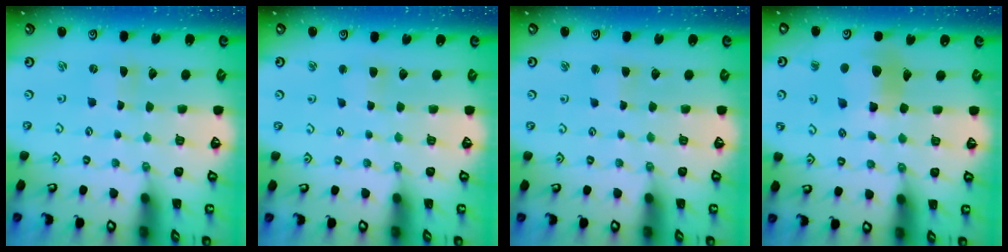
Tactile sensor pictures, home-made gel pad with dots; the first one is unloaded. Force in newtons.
{"total": 3.1, "press": 3.0, "slide": 0.5}
{"total": 2.2, "press": 2.2, "slide": 0.3}
{"total": 11.1, "press": 11.0, "slide": 1.3}